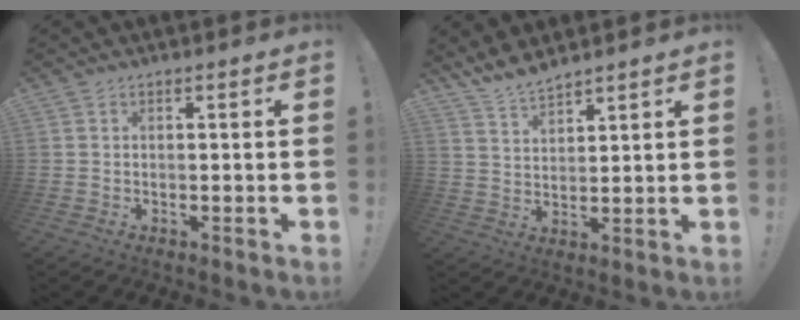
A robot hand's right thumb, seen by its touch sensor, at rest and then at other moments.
{"total": 6.7, "force": [6.3, 1.4, 1.9], "torque": [-0.038, -0.041, 0.119]}